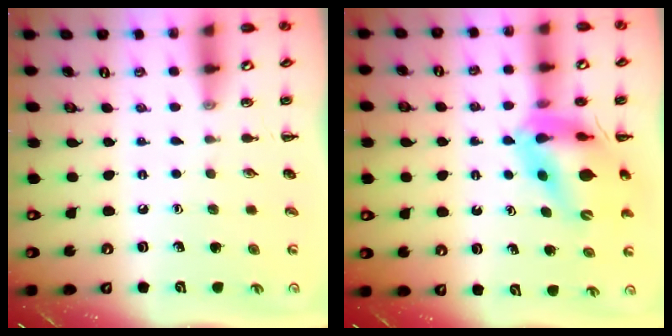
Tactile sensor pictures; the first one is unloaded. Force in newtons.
{"total": 12.6, "press": 12.0, "slide": 3.9}